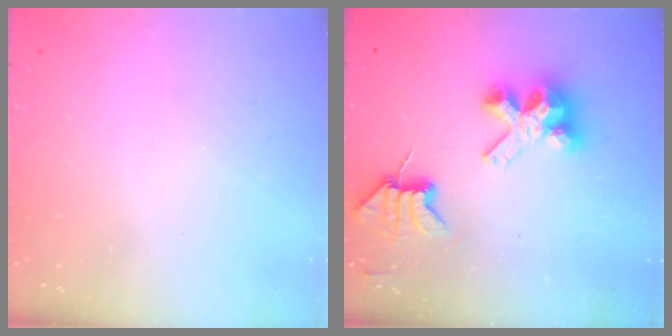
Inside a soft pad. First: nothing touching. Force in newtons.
{"total": 6.8, "press": 6.8, "slide": 0.3}